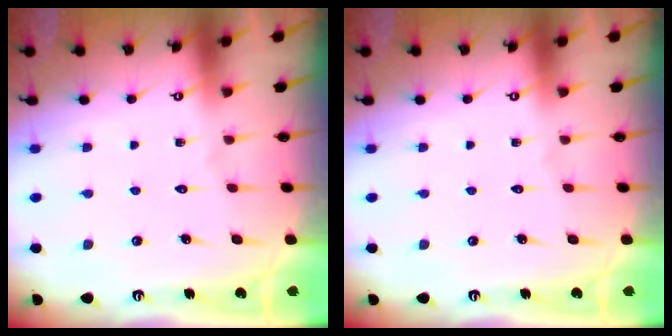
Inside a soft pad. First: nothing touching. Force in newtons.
{"total": 0.0}